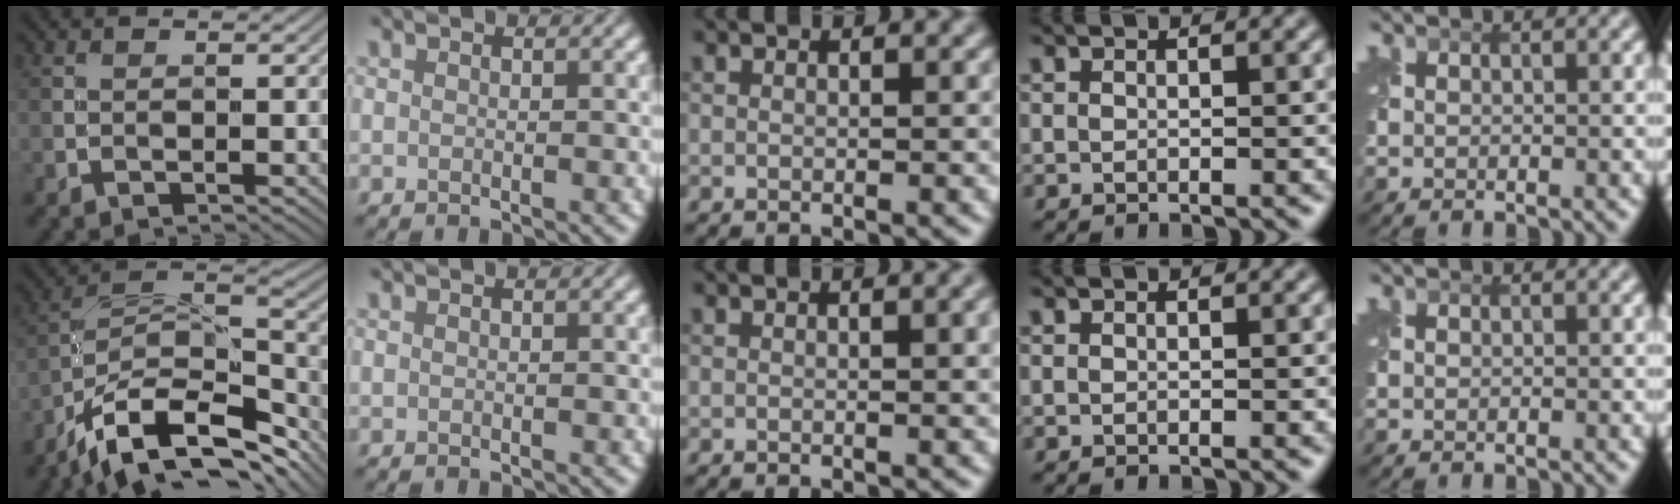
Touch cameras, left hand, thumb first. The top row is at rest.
{"thumb": {"total": 15.1, "force": [-10.6, 5.6, 9.2], "torque": [-0.191, -0.006, -0.175]}, "middle": {"total": 1.6, "force": [0.4, 0.4, 1.5], "torque": [-0.018, 0.004, 0.003]}}